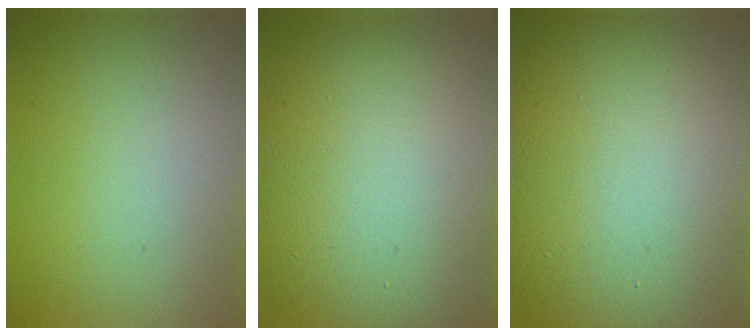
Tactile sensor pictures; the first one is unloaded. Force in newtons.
{"total": 15.4, "press": 15.4, "slide": 0.5}
{"total": 17.6, "press": 17.6, "slide": 1.1}